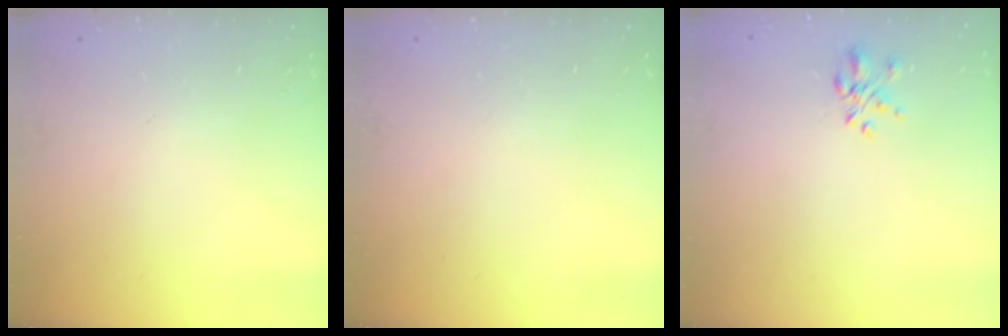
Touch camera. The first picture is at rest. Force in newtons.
{"total": 0.0}
{"total": 3.2, "press": 3.1, "slide": 1.0}